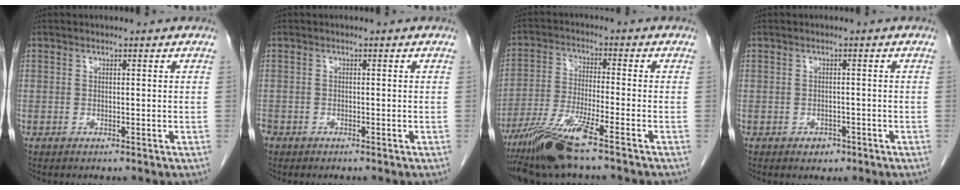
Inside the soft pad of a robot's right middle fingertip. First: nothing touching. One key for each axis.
{"total": 2.1, "fx": -1.5, "fy": 1.4, "fz": 0.5, "tx": -0.019, "ty": -0.001, "tz": -0.028}
{"total": 10.1, "fx": -7.1, "fy": -0.3, "fz": 7.1, "tx": -0.145, "ty": -0.029, "tz": -0.134}
{"total": 1.7, "fx": -1.0, "fy": 1.2, "fz": 0.6, "tx": -0.010, "ty": 0.003, "tz": -0.010}